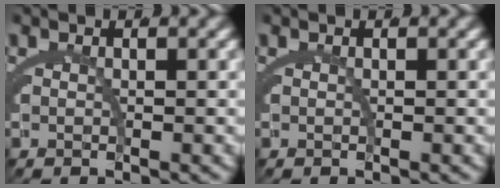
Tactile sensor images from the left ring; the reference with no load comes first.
{"total": 0.0}